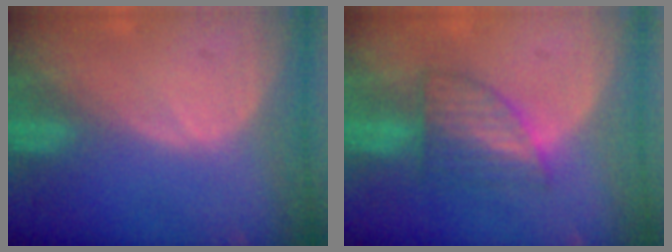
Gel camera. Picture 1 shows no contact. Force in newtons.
{"total": 5.9, "press": 5.8, "slide": 0.3}